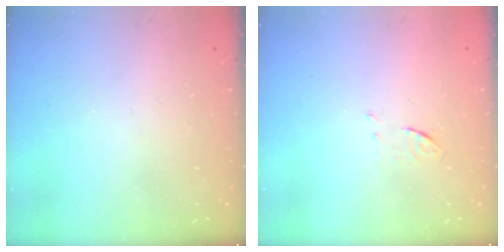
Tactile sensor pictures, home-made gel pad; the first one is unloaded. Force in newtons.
{"total": 3.6, "press": 3.4, "slide": 1.4}